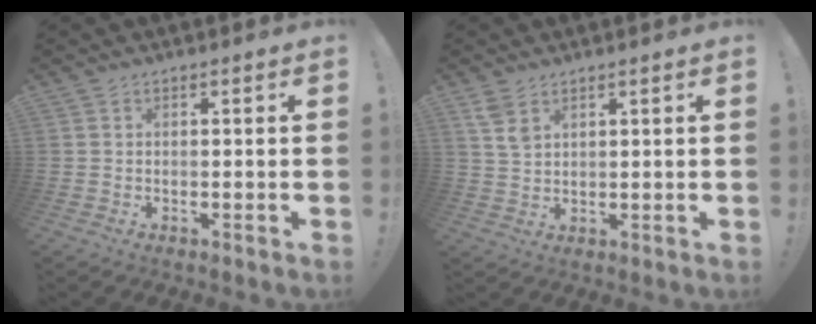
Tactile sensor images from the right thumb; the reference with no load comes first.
{"total": 4.9, "force": [3.1, 2.6, 2.8], "torque": [-0.045, -0.016, 0.058]}